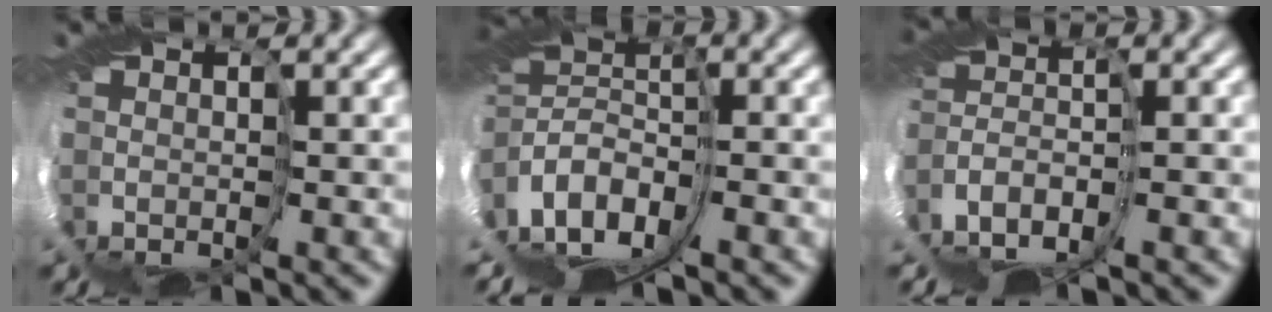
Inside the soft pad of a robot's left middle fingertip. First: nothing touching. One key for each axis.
{"total": 5.8, "fx": -4.1, "fy": 0.9, "fz": 4.0, "tx": -0.107, "ty": 0.018, "tz": -0.061}
{"total": 4.8, "fx": -4.4, "fy": -0.6, "fz": 1.8, "tx": -0.082, "ty": 0.006, "tz": -0.085}